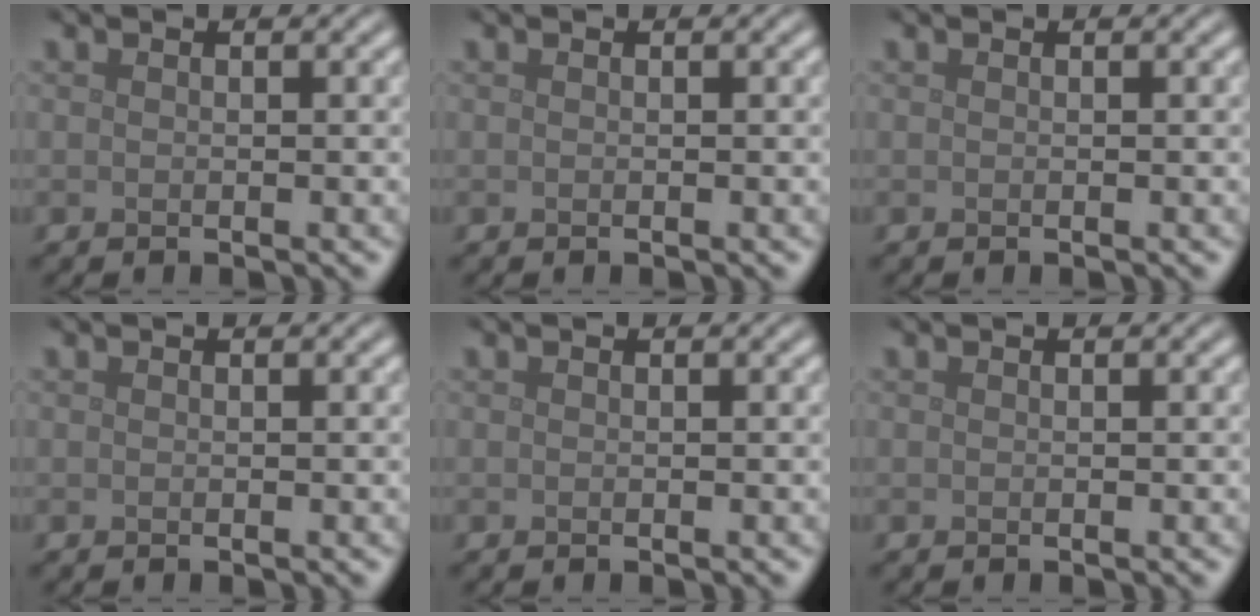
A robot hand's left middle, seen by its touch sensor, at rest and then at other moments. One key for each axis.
{"total": 0.0}
{"total": 0.0}
{"total": 0.0}
{"total": 0.0}
{"total": 0.0}